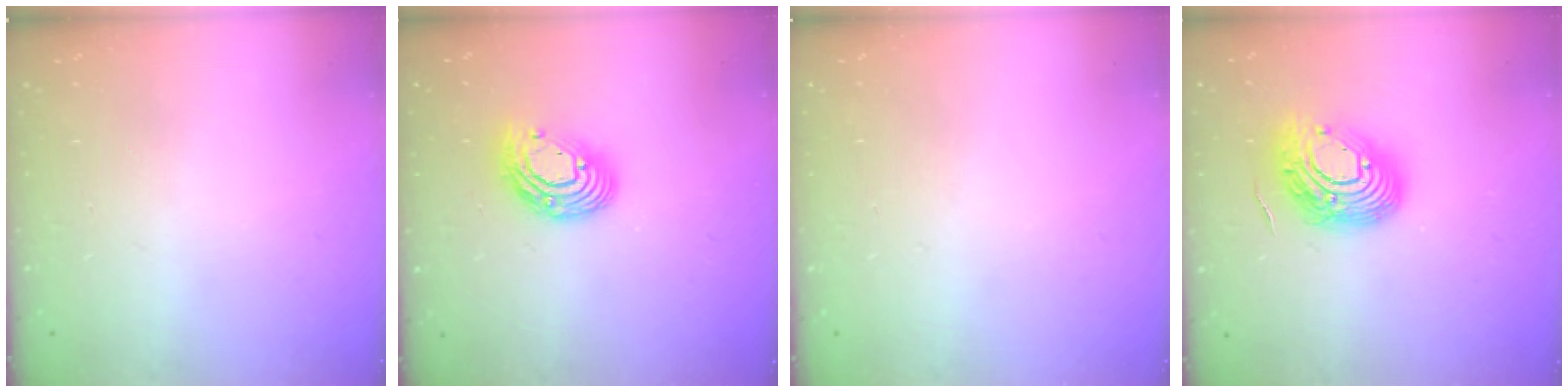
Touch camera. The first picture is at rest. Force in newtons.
{"total": 11.6, "press": 11.5, "slide": 1.2}
{"total": 0.0}
{"total": 16.1, "press": 16.0, "slide": 1.1}